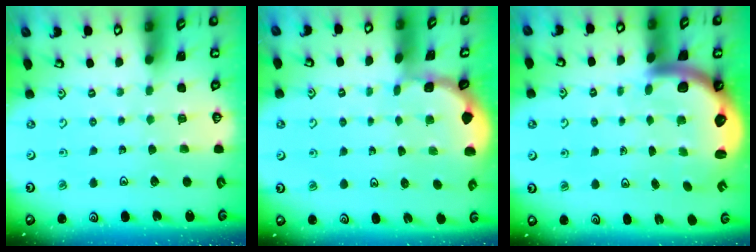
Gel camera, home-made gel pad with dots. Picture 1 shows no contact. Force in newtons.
{"total": 0.9, "press": 0.8, "slide": 0.2}
{"total": 3.8, "press": 3.8, "slide": 0.6}